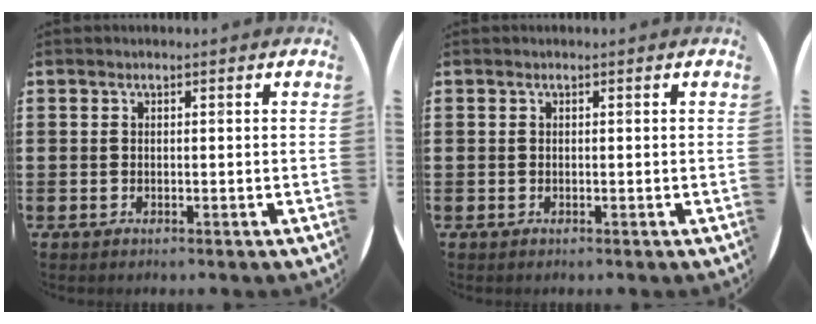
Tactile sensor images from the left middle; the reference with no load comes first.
{"total": 0.0}